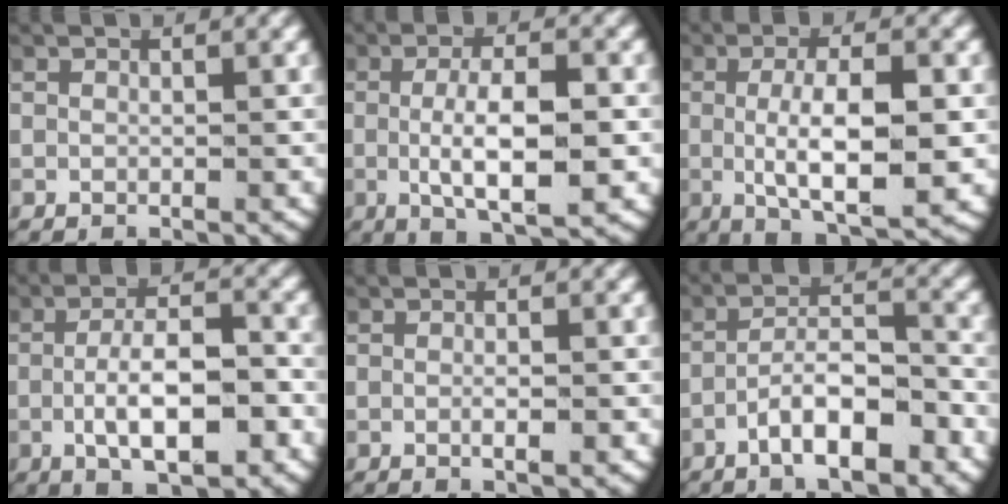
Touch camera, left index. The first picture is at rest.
{"total": 7.0, "force": [-1.0, 2.7, 6.4], "torque": [-0.109, -0.014, -0.012]}
{"total": 7.8, "force": [-1.2, 3.0, 7.1], "torque": [-0.124, -0.019, -0.011]}
{"total": 6.6, "force": [-1.9, 2.5, 5.8], "torque": [-0.088, -0.007, -0.027]}
{"total": 1.4, "force": [-0.5, 0.3, 1.3], "torque": [-0.022, 0.001, -0.010]}
{"total": 5.6, "force": [-3.0, 2.1, 4.2], "torque": [-0.070, -0.004, -0.050]}